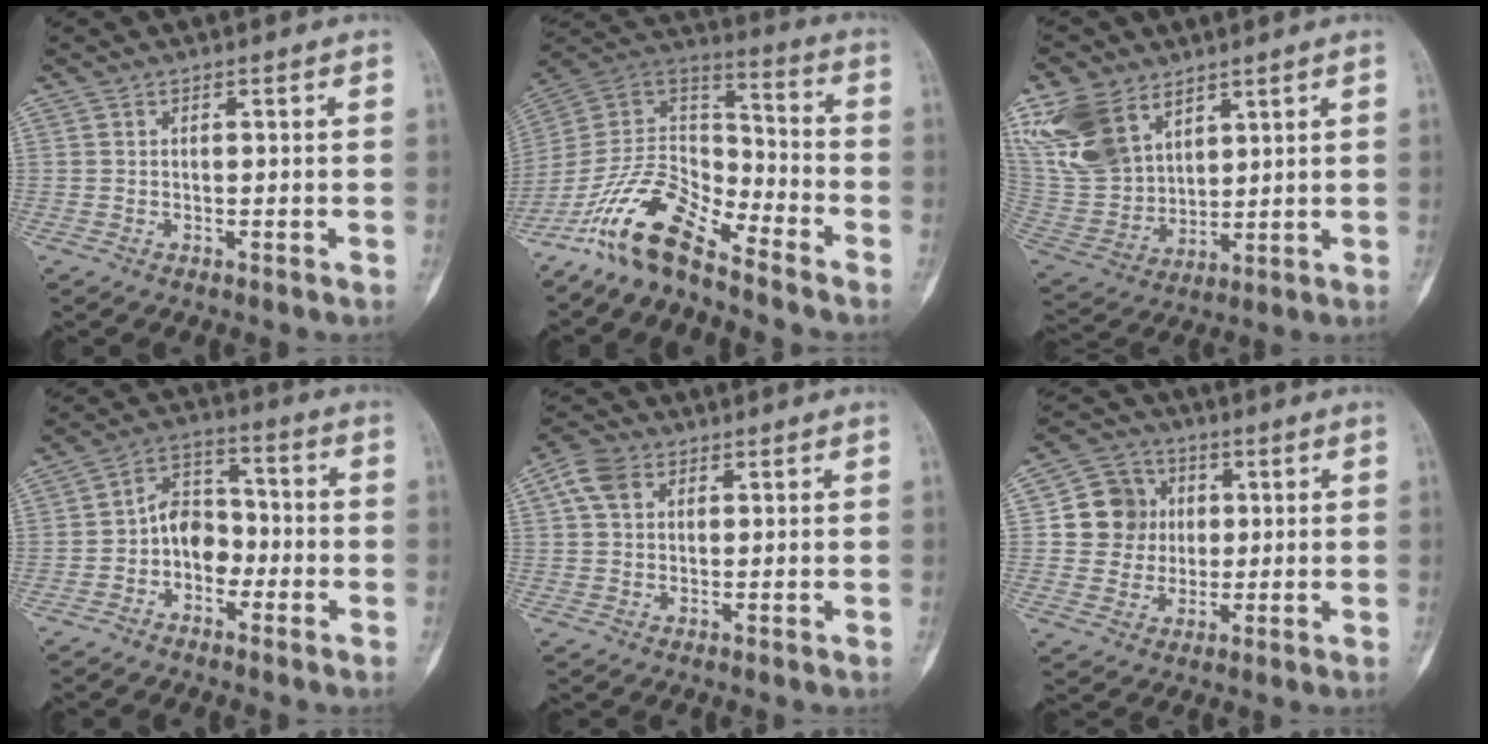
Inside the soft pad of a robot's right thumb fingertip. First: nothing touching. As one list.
[{"total": 15.1, "force": [-11.4, 5.4, 8.4], "torque": [-0.139, 0.091, -0.224]}, {"total": 16.0, "force": [8.8, 10.2, 8.7], "torque": [-0.169, -0.024, 0.191]}, {"total": 8.1, "force": [-2.3, 5.9, 5.1], "torque": [-0.050, 0.039, -0.053]}, {"total": 4.3, "force": [2.0, 2.6, 2.8], "torque": [-0.055, 0.007, 0.036]}, {"total": 8.6, "force": [1.4, 8.0, 2.8], "torque": [-0.015, 0.003, 0.024]}]